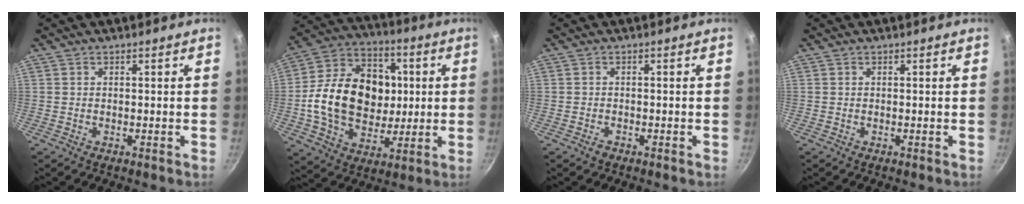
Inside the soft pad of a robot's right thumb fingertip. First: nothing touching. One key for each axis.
{"total": 22.1, "fx": 0.7, "fy": 16.8, "fz": 14.2, "tx": -0.206, "ty": 0.023, "tz": 0.011}
{"total": 1.0, "fx": -0.8, "fy": 0.6, "fz": 0.3, "tx": -0.009, "ty": 0.007, "tz": -0.014}
{"total": 0.0}